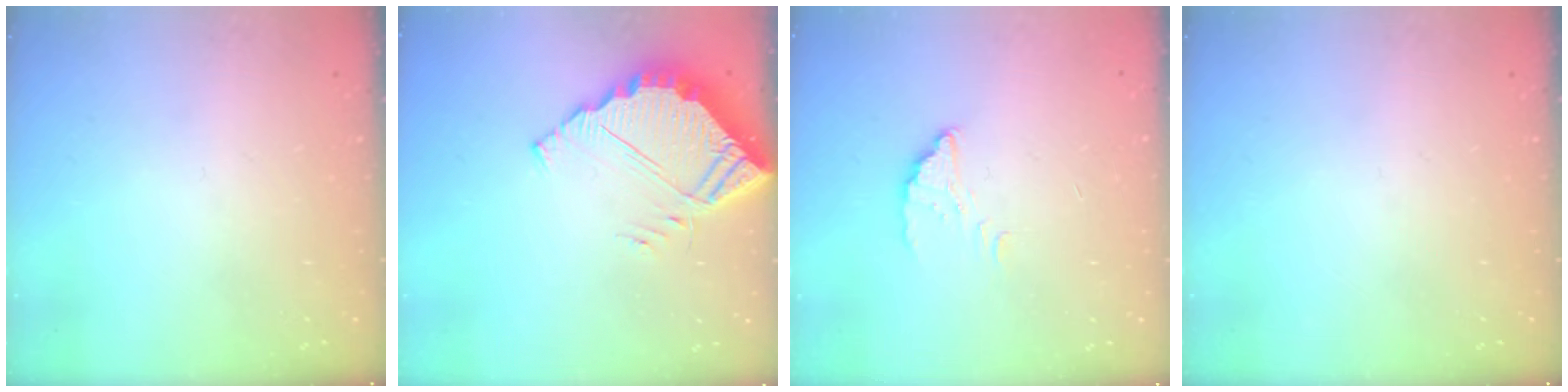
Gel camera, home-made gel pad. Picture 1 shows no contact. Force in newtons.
{"total": 6.1, "press": 6.1, "slide": 0.4}
{"total": 2.2, "press": 2.2, "slide": 0.2}
{"total": 0.0}